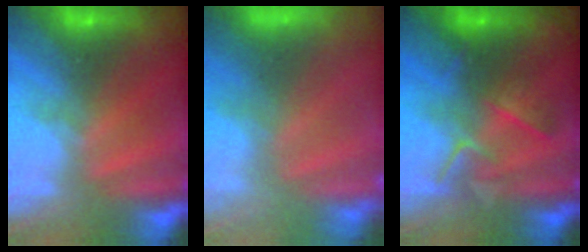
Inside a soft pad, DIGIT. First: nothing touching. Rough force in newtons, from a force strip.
{"total": 7.5}
{"total": 2.6}